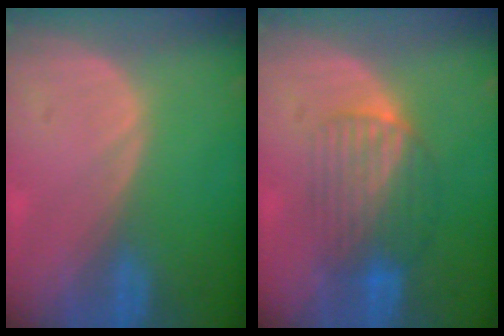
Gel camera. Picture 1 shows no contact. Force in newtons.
{"total": 6.5, "press": 6.4, "slide": 1.0}